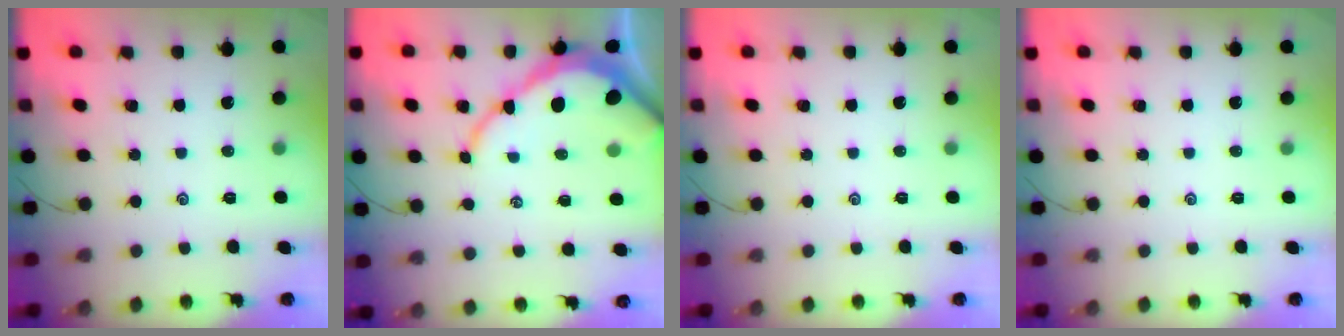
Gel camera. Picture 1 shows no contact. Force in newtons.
{"total": 9.7, "press": 9.7, "slide": 1.2}
{"total": 0.0}
{"total": 0.0}